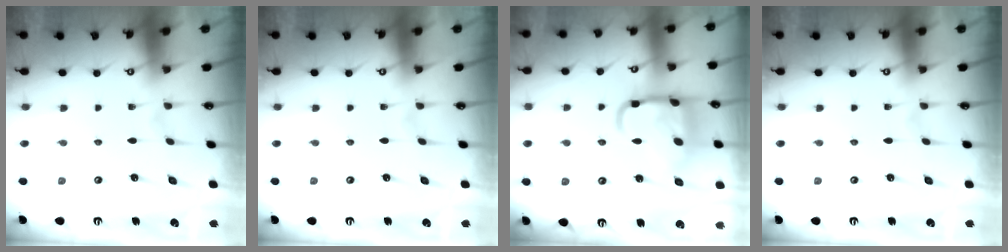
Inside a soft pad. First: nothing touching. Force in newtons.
{"total": 0.0}
{"total": 15.9, "press": 15.9, "slide": 1.2}
{"total": 0.0}